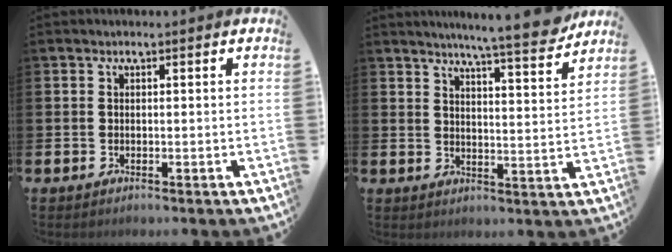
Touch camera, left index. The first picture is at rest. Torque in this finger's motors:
{"motor_torque": [0.92, -1.22, 0.26, 0.05]}